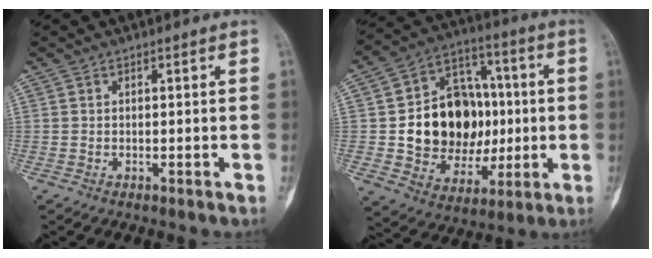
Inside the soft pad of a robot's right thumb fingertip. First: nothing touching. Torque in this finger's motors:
{"motor_torque": [1.62, 1.76, 0.50, -0.44, 0.05]}